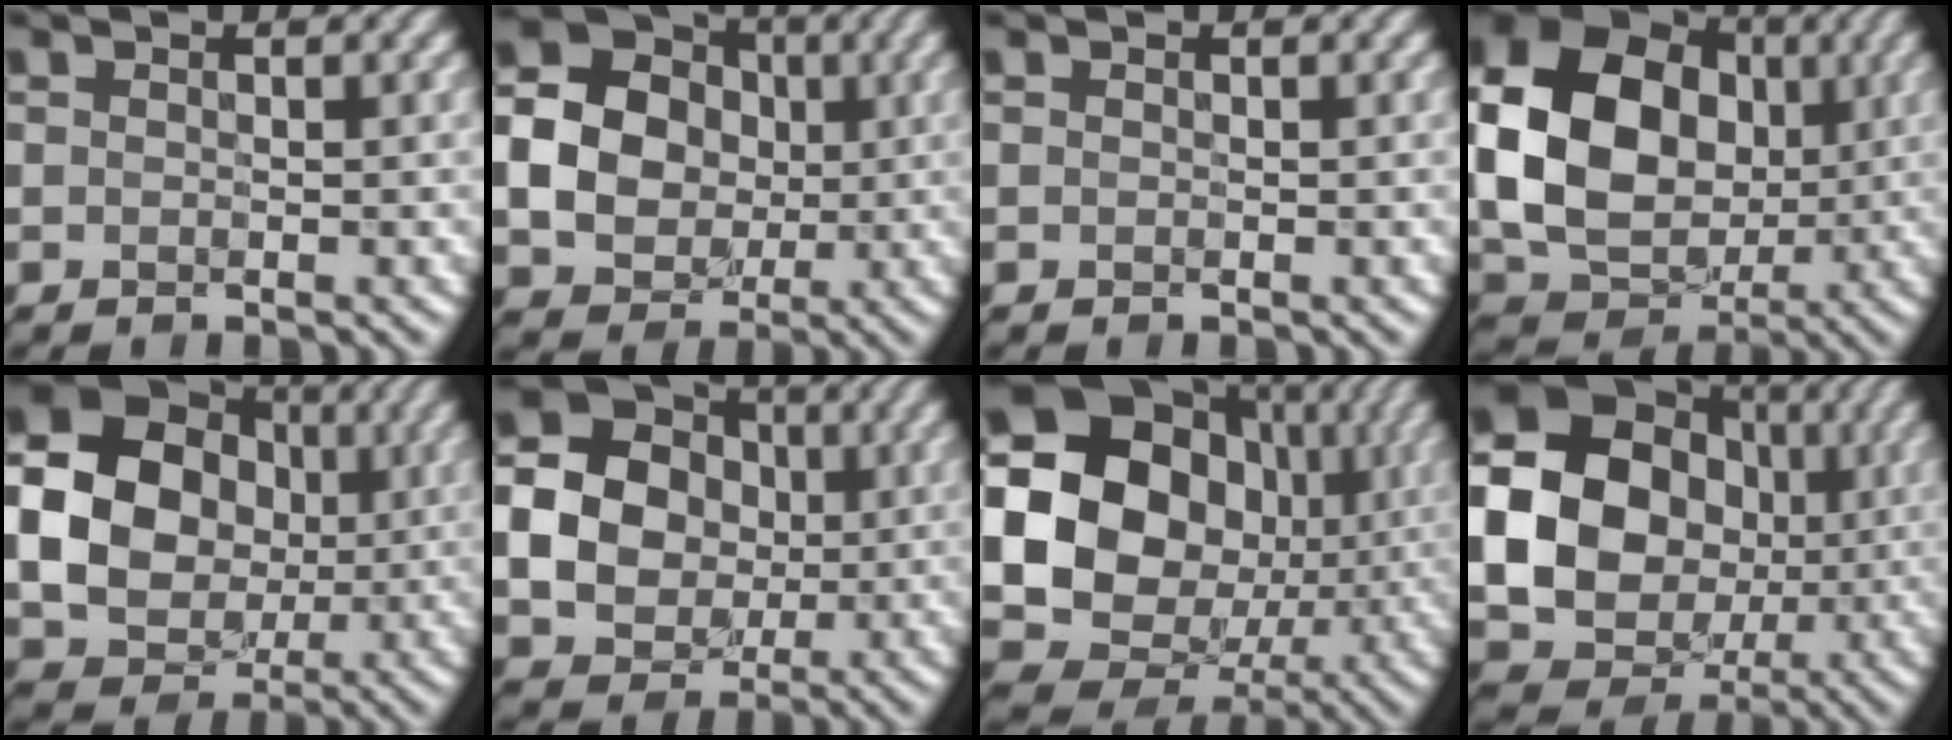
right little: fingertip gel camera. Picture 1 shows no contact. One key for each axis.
{"total": 12.7, "fx": 0.8, "fy": 11.7, "fz": 5.0, "tx": -0.131, "ty": 0.012, "tz": 0.011}
{"total": 0.0}
{"total": 14.3, "fx": 0.5, "fy": 11.2, "fz": 8.8, "tx": -0.183, "ty": 0.005, "tz": 0.005}
{"total": 14.8, "fx": 0.9, "fy": 13.1, "fz": 6.9, "tx": -0.175, "ty": 0.016, "tz": 0.007}
{"total": 14.2, "fx": 1.1, "fy": 13.1, "fz": 5.3, "tx": -0.139, "ty": 0.023, "tz": 0.010}
{"total": 21.7, "fx": 1.6, "fy": 19.1, "fz": 10.1, "tx": -0.204, "ty": 0.010, "tz": 0.007}
{"total": 19.8, "fx": 1.1, "fy": 17.8, "fz": 8.7, "tx": -0.201, "ty": 0.014, "tz": -0.007}